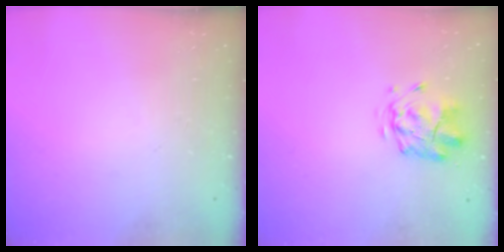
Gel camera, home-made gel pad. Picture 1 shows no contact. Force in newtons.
{"total": 2.7, "press": 2.3, "slide": 1.3}